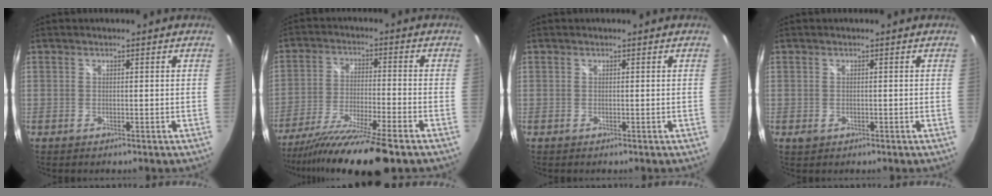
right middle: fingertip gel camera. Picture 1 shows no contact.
{"total": 16.2, "force": [-13.0, -0.1, 9.6], "torque": [-0.188, -0.042, -0.220]}
{"total": 0.0}
{"total": 1.5, "force": [-0.5, 1.2, 0.8], "torque": [-0.013, -0.003, -0.008]}